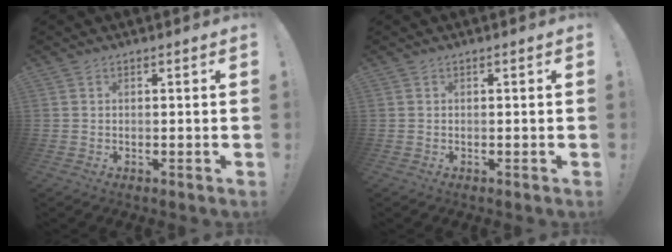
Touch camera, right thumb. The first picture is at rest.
{"total": 0.0}